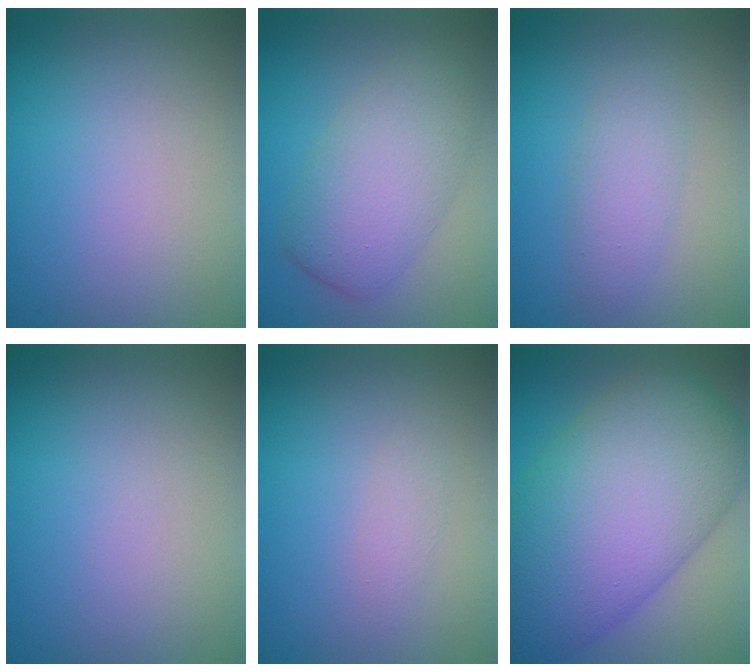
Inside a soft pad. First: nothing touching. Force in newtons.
{"total": 6.0, "press": 6.0, "slide": 0.3}
{"total": 2.5, "press": 2.5, "slide": 0.1}
{"total": 0.0}
{"total": 0.9, "press": 0.9, "slide": 0.0}
{"total": 15.1, "press": 15.1, "slide": 0.2}